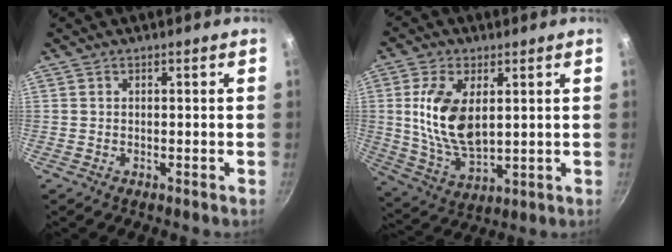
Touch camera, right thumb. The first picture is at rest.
{"total": 13.4, "force": [2.6, 7.2, 10.9], "torque": [-0.205, -0.017, 0.057]}